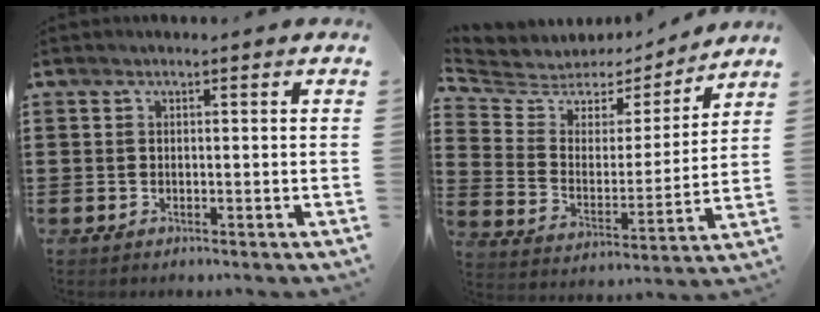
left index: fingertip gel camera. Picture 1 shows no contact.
{"total": 5.0, "force": [4.5, 2.2, 0.1], "torque": [-0.042, -0.035, 0.074]}